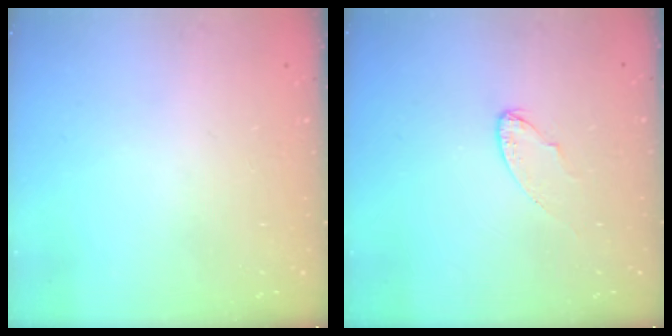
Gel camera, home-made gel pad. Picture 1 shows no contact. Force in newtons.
{"total": 4.4, "press": 4.4, "slide": 0.4}